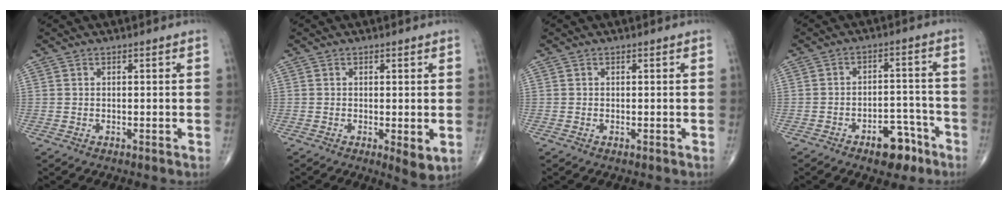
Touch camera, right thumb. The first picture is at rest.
{"total": 2.7, "force": [-0.3, 0.8, 2.6], "torque": [-0.042, -0.012, -0.009]}
{"total": 0.0}
{"total": 7.8, "force": [-4.9, 4.1, 4.5], "torque": [-0.036, 0.043, -0.068]}